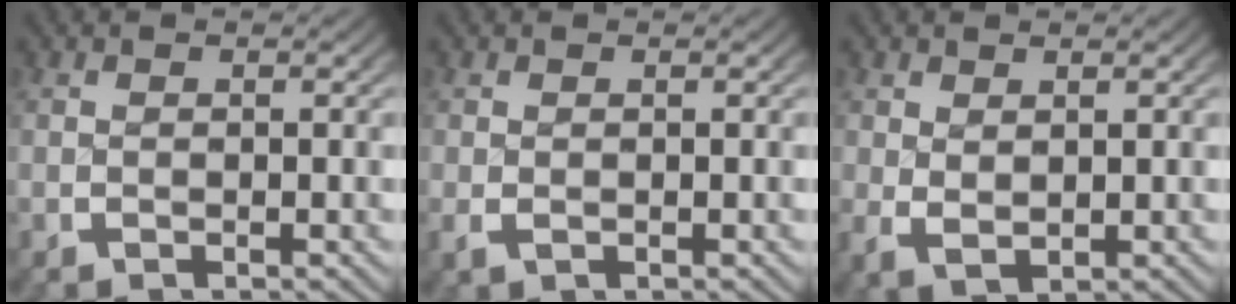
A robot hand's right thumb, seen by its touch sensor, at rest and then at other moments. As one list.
[{"total": 0.8, "force": [-0.1, 0.6, 0.5], "torque": [-0.011, -0.003, 0.000]}, {"total": 1.9, "force": [0.6, 1.3, 1.3], "torque": [-0.024, -0.011, 0.020]}]